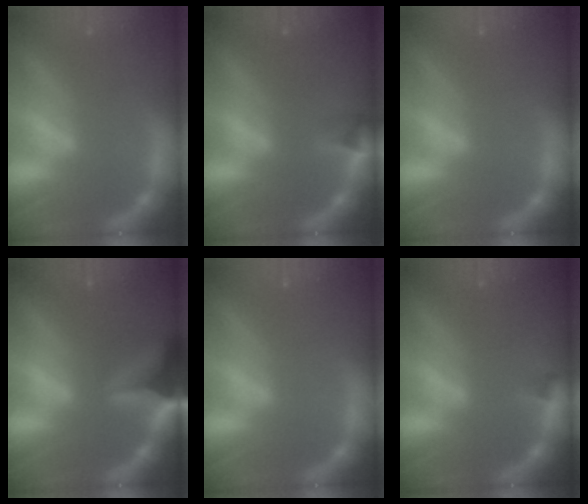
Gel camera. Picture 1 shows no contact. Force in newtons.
{"total": 1.9}
{"total": 0.0}
{"total": 8.4}
{"total": 0.0}
{"total": 0.9}